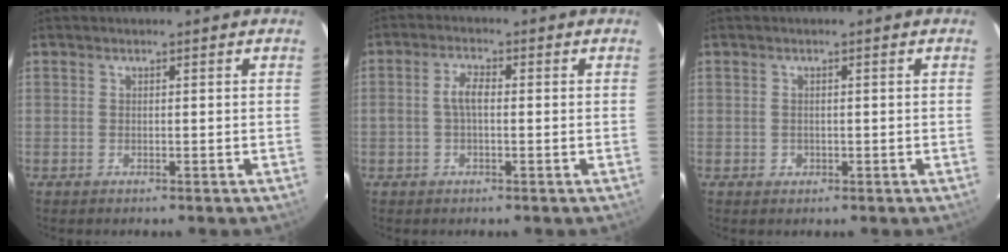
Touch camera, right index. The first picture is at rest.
{"total": 3.4, "force": [-0.2, 1.4, 3.1], "torque": [-0.063, 0.009, -0.003]}
{"total": 1.2, "force": [-0.3, 1.2, 0.1], "torque": [0.002, 0.000, 0.000]}